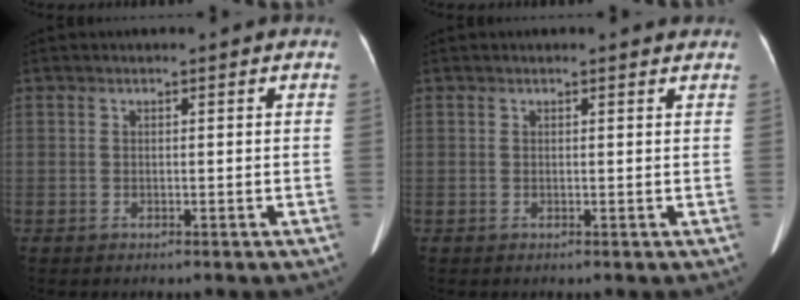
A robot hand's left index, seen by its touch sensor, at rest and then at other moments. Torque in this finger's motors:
{"motor_torque": [-0.11, -0.08, 0.01, 0.00]}